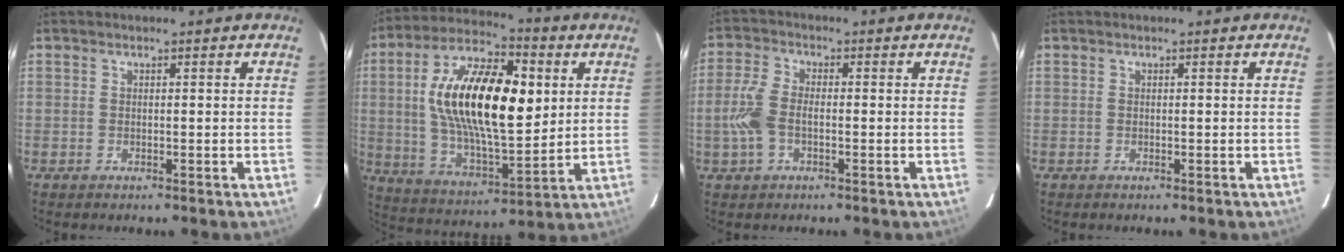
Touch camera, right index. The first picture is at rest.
{"total": 23.4, "force": [4.5, 10.2, 20.6], "torque": [-0.379, 0.023, 0.083]}
{"total": 6.5, "force": [-1.5, 3.5, 5.2], "torque": [-0.123, 0.006, -0.028]}
{"total": 0.0}